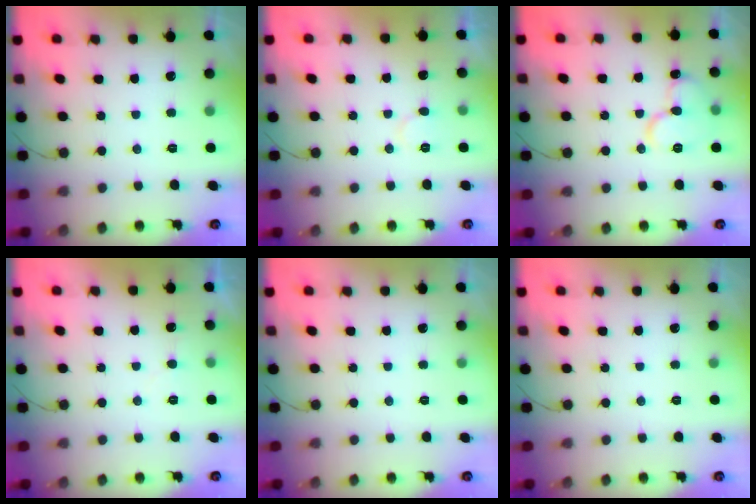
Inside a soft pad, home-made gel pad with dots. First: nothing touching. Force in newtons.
{"total": 5.6, "press": 5.6, "slide": 0.7}
{"total": 11.3, "press": 11.2, "slide": 1.5}
{"total": 3.1, "press": 3.1, "slide": 0.2}
{"total": 0.0}
{"total": 0.0}